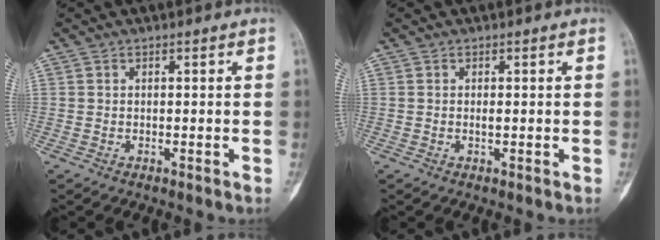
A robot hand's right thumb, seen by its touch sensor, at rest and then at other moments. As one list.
[{"total": 0.6, "force": [0.0, 0.1, 0.6], "torque": [-0.012, -0.001, -0.001]}]